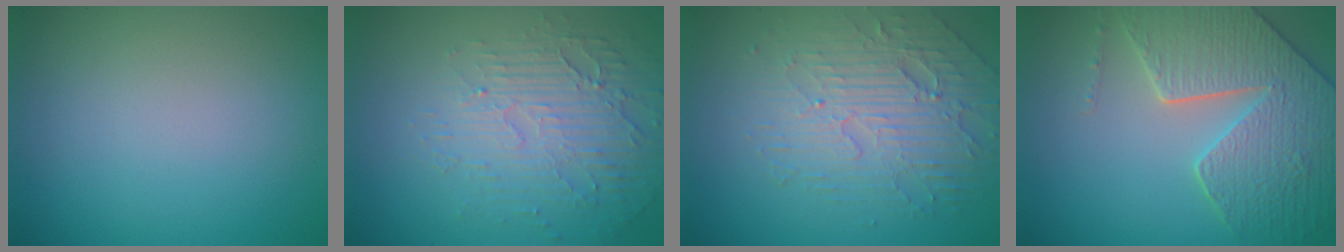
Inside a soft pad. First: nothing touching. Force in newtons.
{"total": 5.7, "press": 3.3, "slide": 4.7}
{"total": 4.7, "press": 4.0, "slide": 2.5}
{"total": 7.0, "press": 5.9, "slide": 3.9}